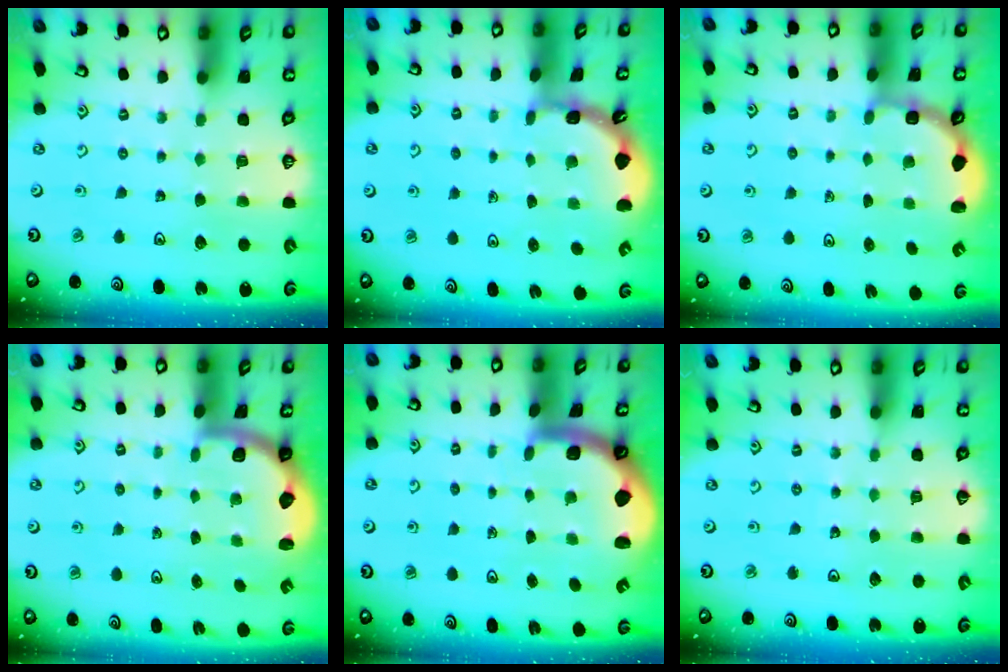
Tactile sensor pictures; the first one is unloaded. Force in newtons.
{"total": 1.8, "press": 1.8, "slide": 0.1}
{"total": 2.7, "press": 2.3, "slide": 1.5}
{"total": 2.0, "press": 1.9, "slide": 0.5}
{"total": 2.3, "press": 2.3, "slide": 0.5}
{"total": 3.4, "press": 3.4, "slide": 0.4}